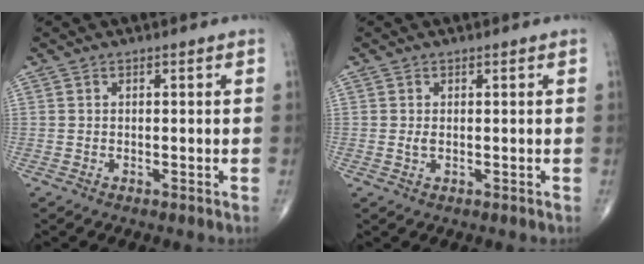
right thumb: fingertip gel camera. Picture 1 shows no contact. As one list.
[{"total": 1.2, "force": [0.0, 0.6, 1.0], "torque": [-0.021, -0.002, 0.001]}]